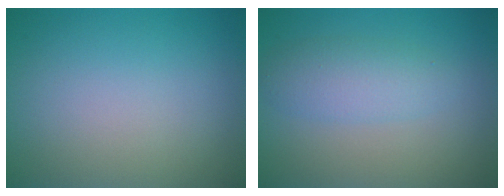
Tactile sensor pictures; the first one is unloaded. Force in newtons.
{"total": 2.9, "press": 2.9, "slide": 0.1}